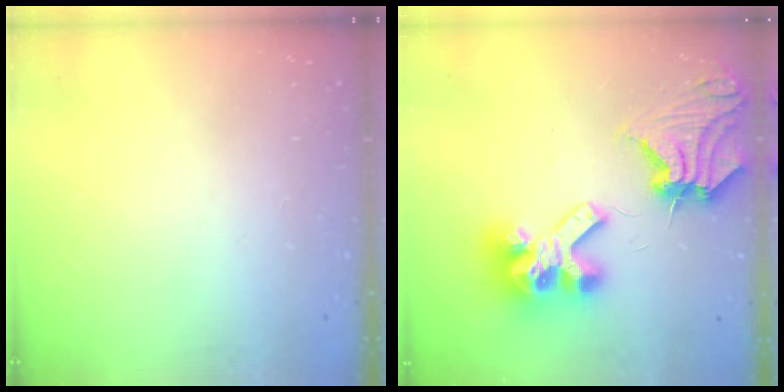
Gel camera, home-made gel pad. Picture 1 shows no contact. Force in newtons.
{"total": 16.4, "press": 16.3, "slide": 1.9}